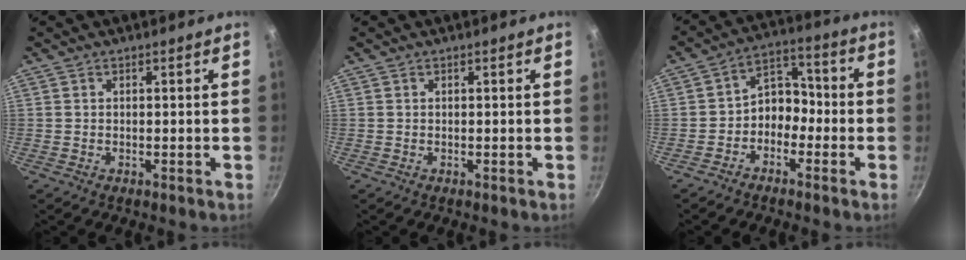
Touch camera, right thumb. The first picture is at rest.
{"total": 0.0}
{"total": 7.0, "force": [-2.7, 5.3, 3.7], "torque": [-0.020, 0.051, -0.060]}